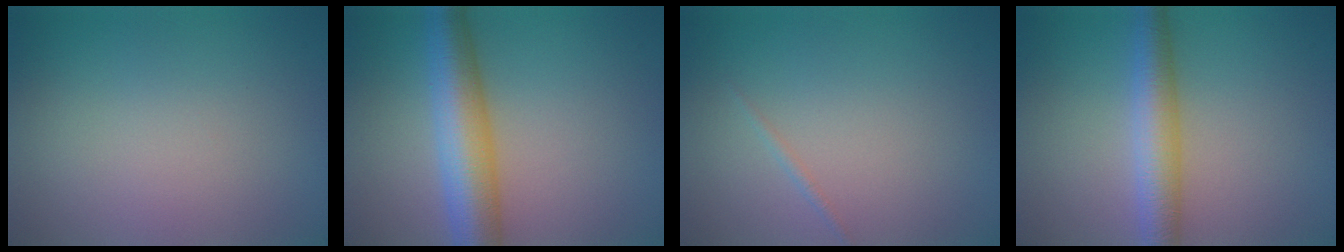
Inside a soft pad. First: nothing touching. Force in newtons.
{"total": 7.0, "press": 7.0, "slide": 0.2}
{"total": 0.6, "press": 0.6, "slide": 0.0}
{"total": 4.2, "press": 4.2, "slide": 0.0}